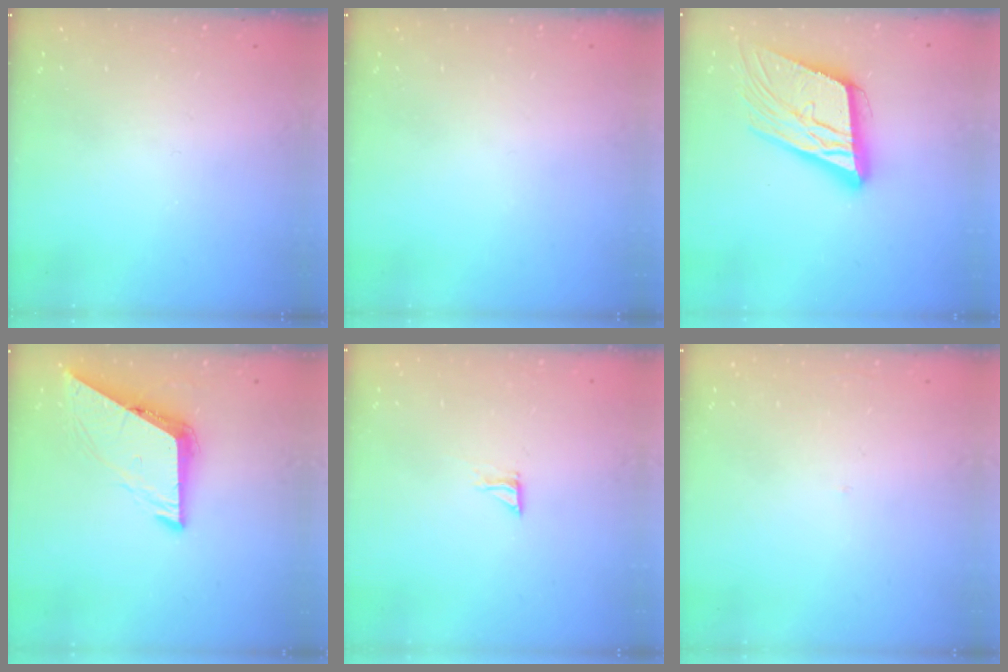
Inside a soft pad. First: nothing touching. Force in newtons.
{"total": 0.0}
{"total": 18.5, "press": 18.2, "slide": 3.6}
{"total": 7.9, "press": 7.9, "slide": 0.4}
{"total": 4.2, "press": 4.2, "slide": 0.2}
{"total": 1.7, "press": 1.6, "slide": 0.1}